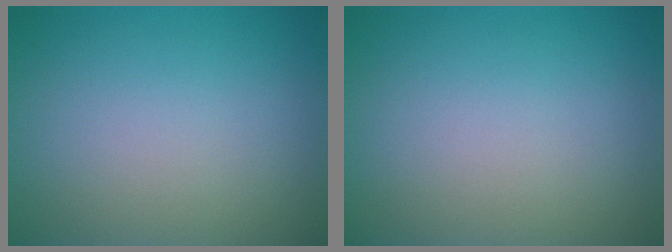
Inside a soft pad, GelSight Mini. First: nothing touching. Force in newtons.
{"total": 0.0}